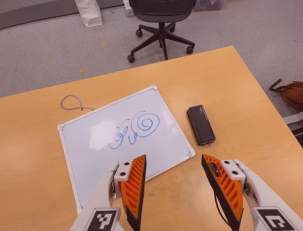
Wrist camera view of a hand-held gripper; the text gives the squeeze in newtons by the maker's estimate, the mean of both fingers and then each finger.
{"total": 0.0}